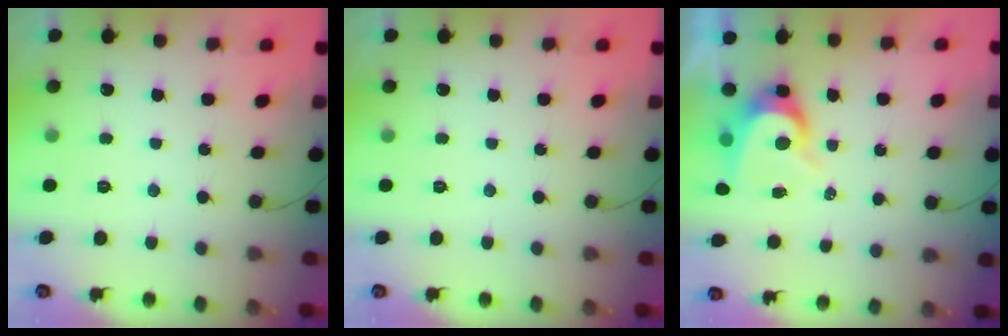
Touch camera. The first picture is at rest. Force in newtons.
{"total": 0.0}
{"total": 7.5, "press": 7.5, "slide": 0.5}